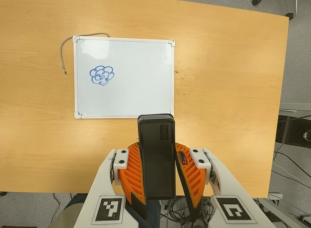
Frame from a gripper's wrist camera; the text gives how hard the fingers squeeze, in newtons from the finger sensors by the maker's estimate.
{"total": 7.7, "left": 7.4, "right": 7.9}